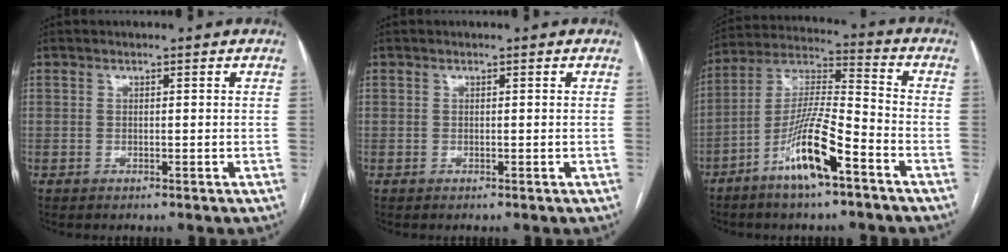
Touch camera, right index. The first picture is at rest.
{"total": 0.0}
{"total": 12.8, "force": [-6.8, 1.5, 10.8], "torque": [-0.214, -0.005, -0.130]}